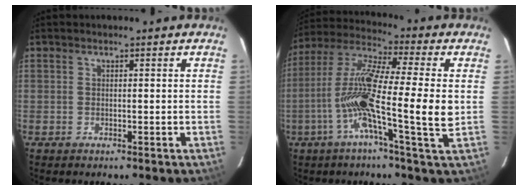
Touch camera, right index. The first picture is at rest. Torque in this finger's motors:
{"motor_torque": [0.78, -0.25, 1.05, 0.21]}